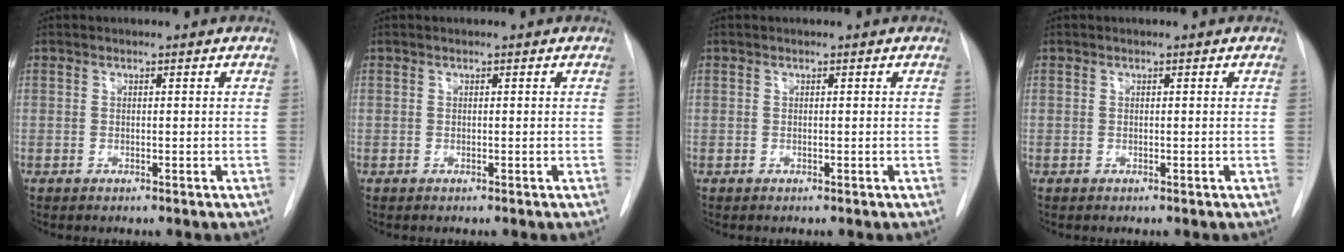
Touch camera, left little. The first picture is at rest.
{"total": 0.0}
{"total": 0.0}
{"total": 0.0}